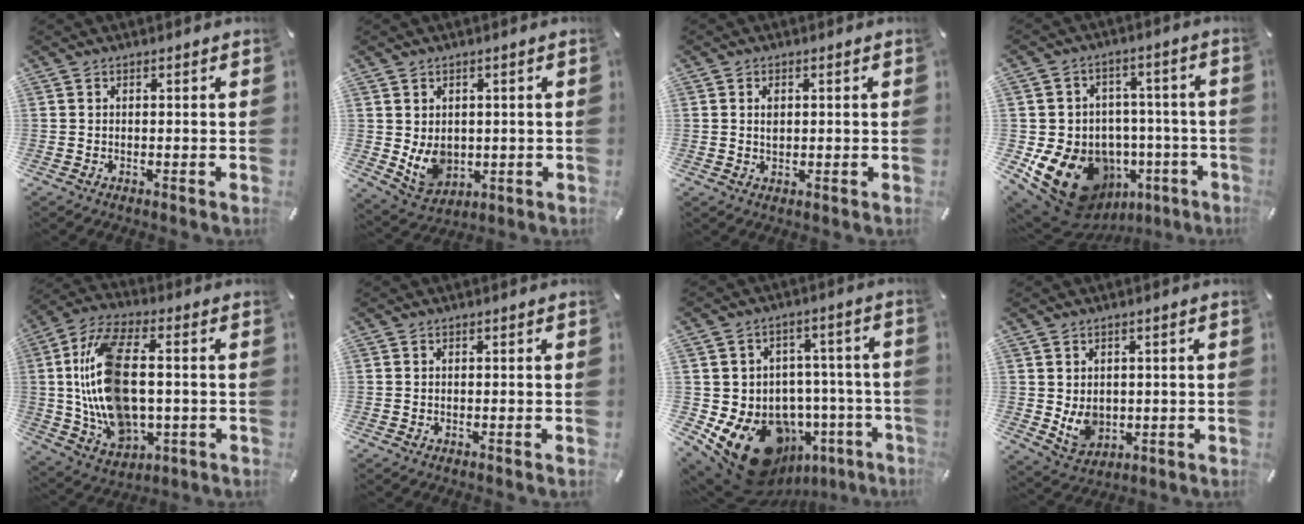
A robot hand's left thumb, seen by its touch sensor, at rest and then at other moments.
{"total": 7.3, "force": [0.5, 6.3, 3.7], "torque": [-0.075, -0.007, 0.010]}
{"total": 2.2, "force": [0.4, 1.5, 1.5], "torque": [-0.026, 0.002, 0.004]}
{"total": 18.6, "force": [-7.1, 14.1, 9.7], "torque": [-0.176, 0.034, -0.091]}
{"total": 17.5, "force": [-0.1, 10.4, 14.1], "torque": [-0.310, 0.008, -0.001]}
{"total": 0.0}
{"total": 19.8, "force": [-10.4, 12.6, 11.1], "torque": [-0.180, 0.044, -0.147]}
{"total": 6.4, "force": [0.8, 5.6, 3.1], "torque": [-0.058, -0.009, 0.015]}